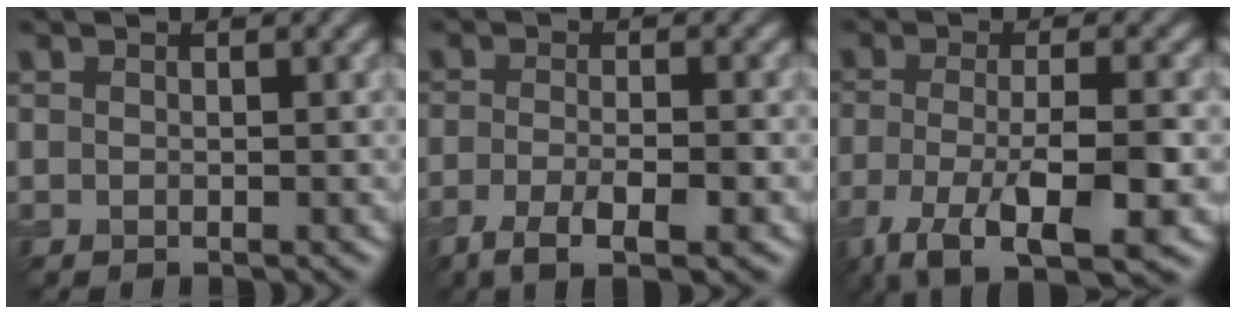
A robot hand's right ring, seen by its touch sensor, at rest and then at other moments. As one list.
[{"total": 5.0, "force": [-2.6, 1.3, 4.0], "torque": [-0.076, -0.008, -0.050]}, {"total": 9.3, "force": [-4.7, 2.8, 7.6], "torque": [-0.138, -0.014, -0.083]}]